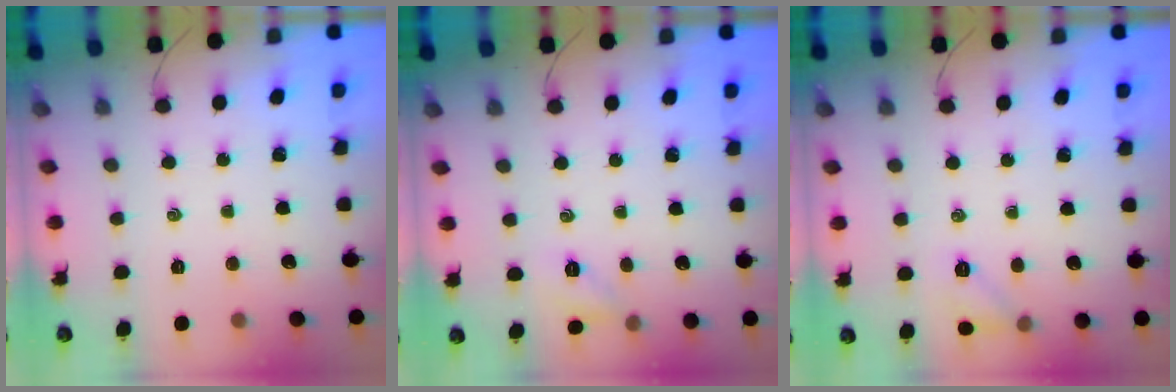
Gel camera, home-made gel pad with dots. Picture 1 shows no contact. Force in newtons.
{"total": 4.1, "press": 4.1, "slide": 0.3}
{"total": 6.3, "press": 6.0, "slide": 1.9}